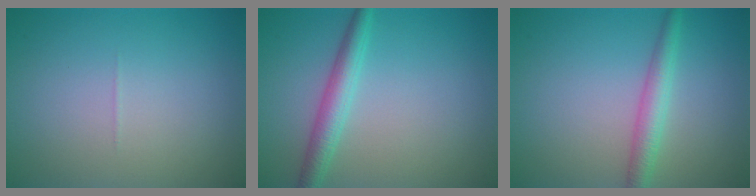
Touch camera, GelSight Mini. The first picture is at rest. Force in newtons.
{"total": 2.9, "press": 2.9, "slide": 0.0}
{"total": 2.7, "press": 2.7, "slide": 0.1}